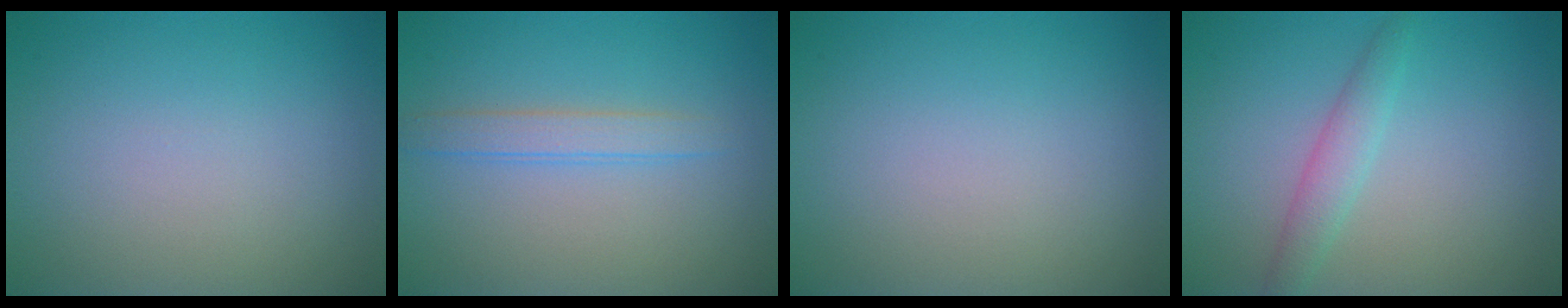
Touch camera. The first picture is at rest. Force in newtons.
{"total": 1.9, "press": 1.9, "slide": 0.2}
{"total": 0.0}
{"total": 2.0, "press": 2.0, "slide": 0.1}